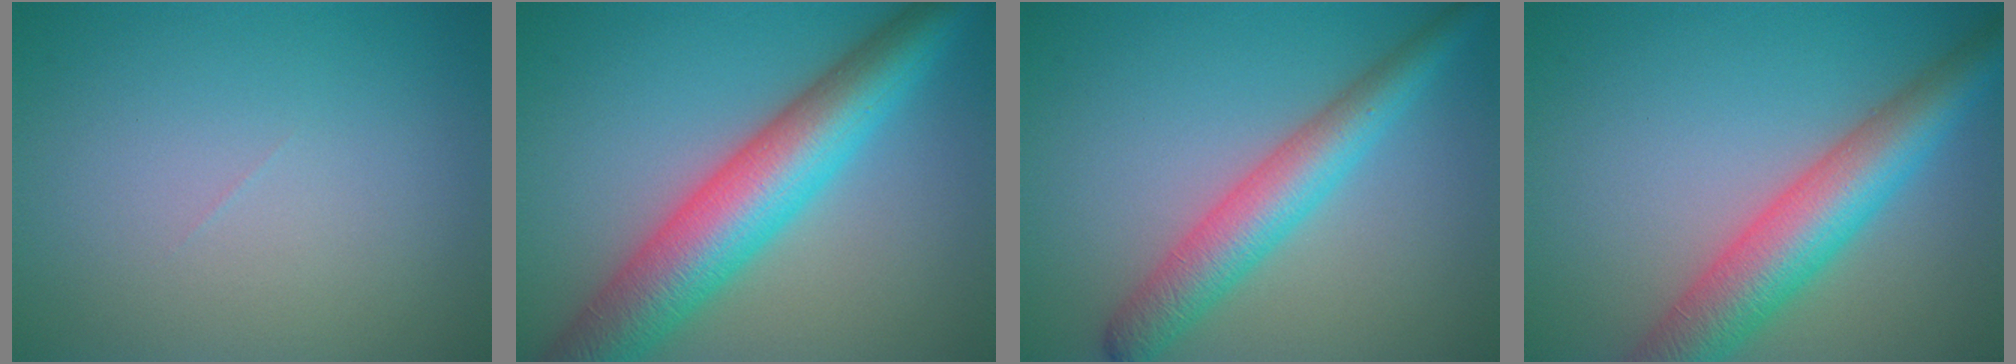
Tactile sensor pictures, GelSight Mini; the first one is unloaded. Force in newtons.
{"total": 9.7, "press": 9.7, "slide": 0.3}
{"total": 5.0, "press": 5.0, "slide": 0.2}
{"total": 7.4, "press": 7.4, "slide": 0.3}